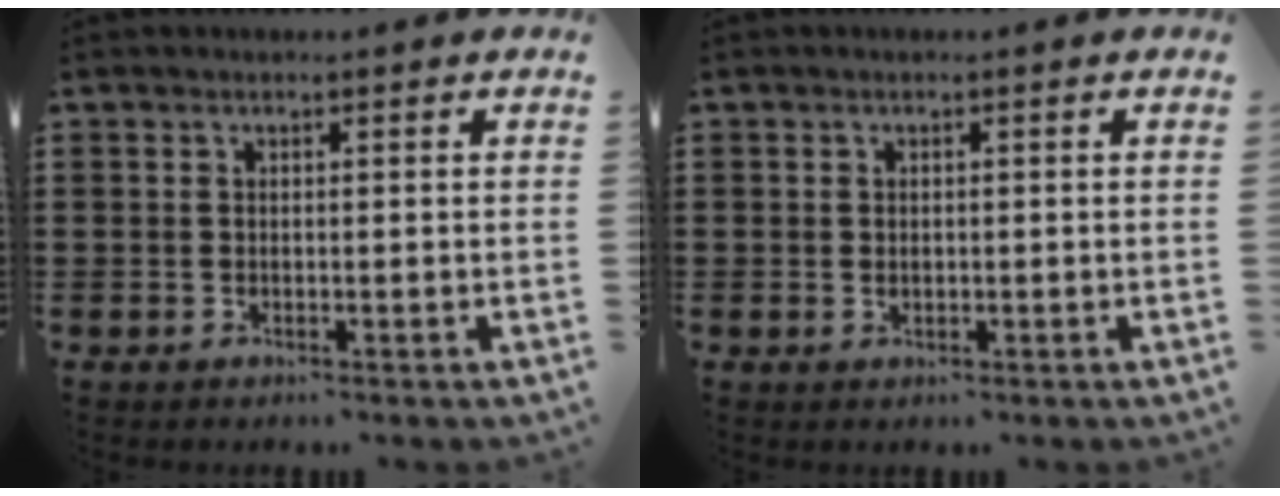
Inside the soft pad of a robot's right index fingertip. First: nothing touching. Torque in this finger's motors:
{"motor_torque": [0.50, 1.64, -0.05, -0.08]}